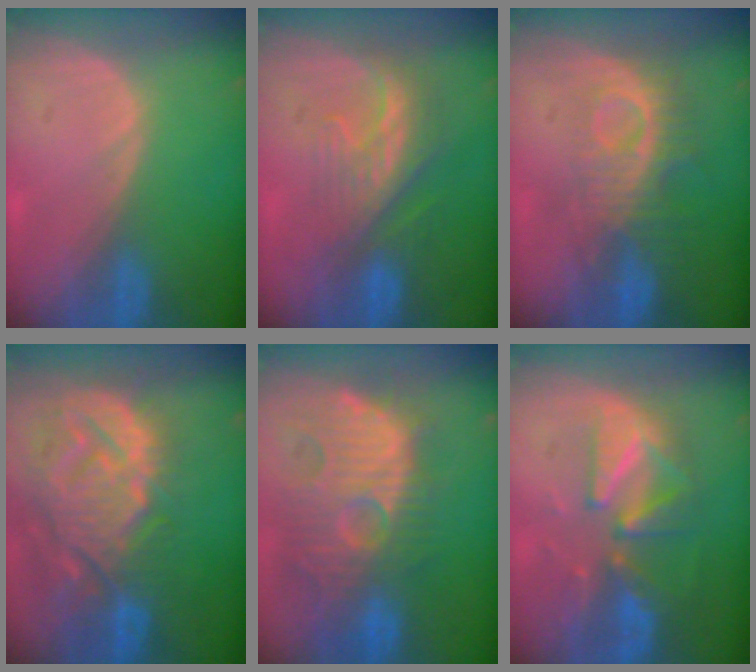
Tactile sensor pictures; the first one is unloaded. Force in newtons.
{"total": 8.3, "press": 7.3, "slide": 3.8}
{"total": 9.4, "press": 8.2, "slide": 4.5}
{"total": 14.3, "press": 12.3, "slide": 7.4}
{"total": 13.3, "press": 12.4, "slide": 4.9}
{"total": 9.7, "press": 8.6, "slide": 4.4}